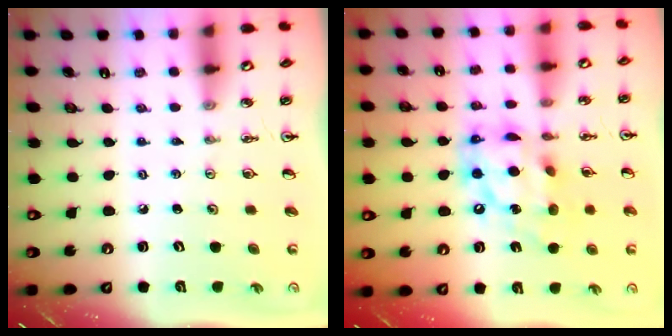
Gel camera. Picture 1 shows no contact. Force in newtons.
{"total": 16.0, "press": 16.0, "slide": 1.1}